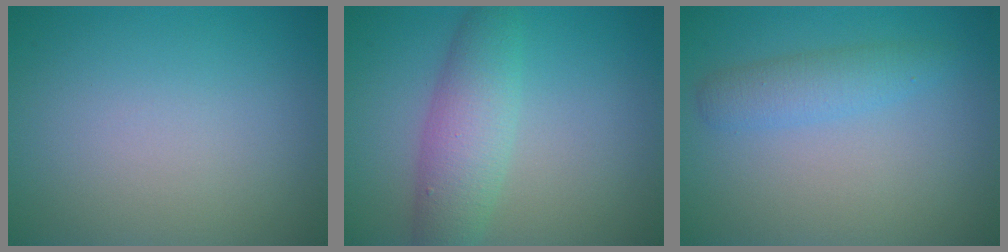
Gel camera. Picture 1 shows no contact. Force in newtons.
{"total": 3.4, "press": 3.4, "slide": 0.3}
{"total": 2.4, "press": 2.4, "slide": 0.1}